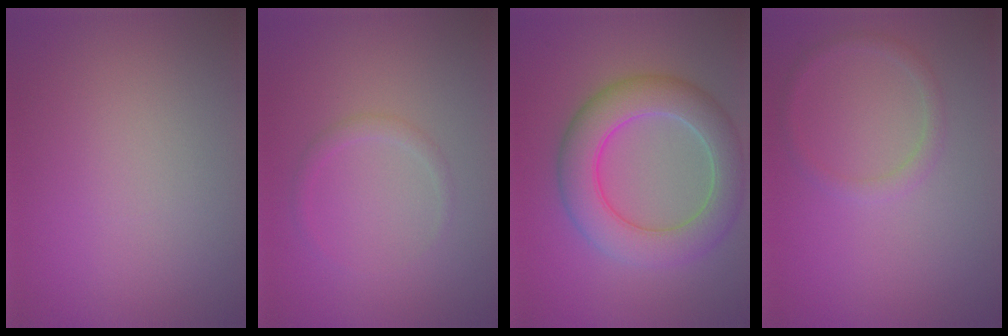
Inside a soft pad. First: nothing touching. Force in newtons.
{"total": 1.0, "press": 1.0, "slide": 0.1}
{"total": 6.6, "press": 6.6, "slide": 0.3}
{"total": 1.3, "press": 1.3, "slide": 0.1}